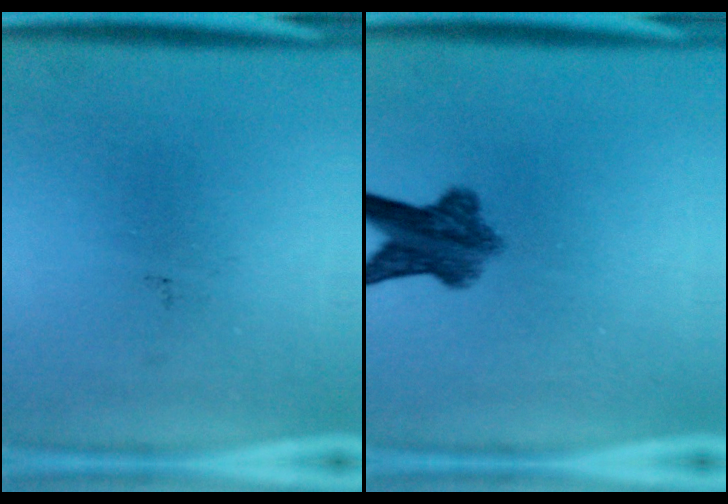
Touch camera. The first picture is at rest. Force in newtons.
{"total": 7.0}